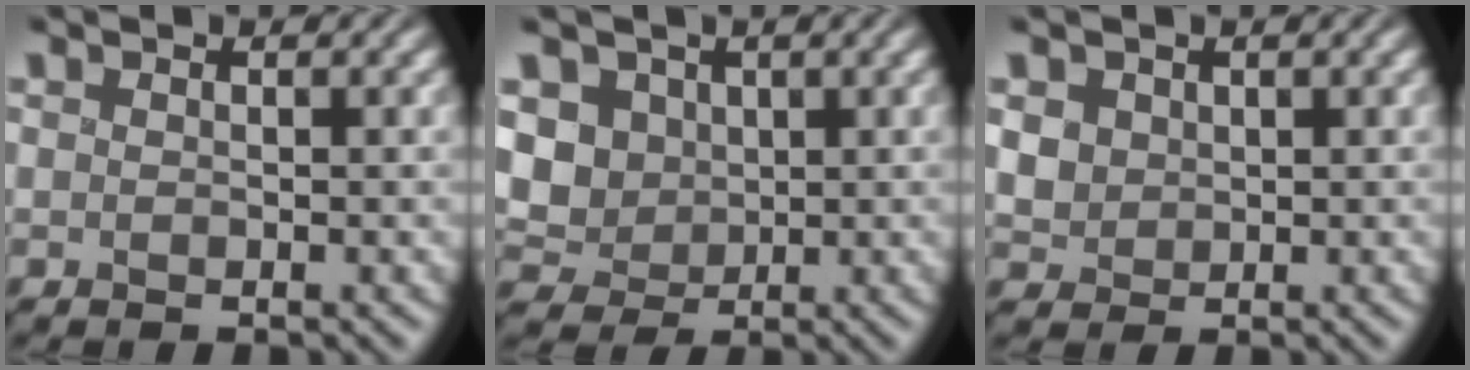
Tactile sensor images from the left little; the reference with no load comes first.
{"total": 4.9, "force": [0.4, 4.3, 2.3], "torque": [-0.062, 0.004, -0.001]}
{"total": 2.1, "force": [0.4, 1.8, 0.8], "torque": [-0.027, -0.005, 0.010]}